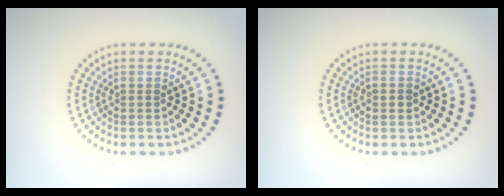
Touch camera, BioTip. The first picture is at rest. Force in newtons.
{"total": 1.0, "press": 1.0, "slide": 0.2}